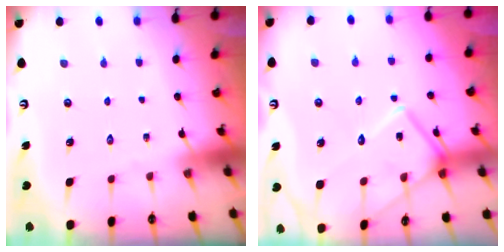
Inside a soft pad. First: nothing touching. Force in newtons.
{"total": 14.8, "press": 14.8, "slide": 1.0}